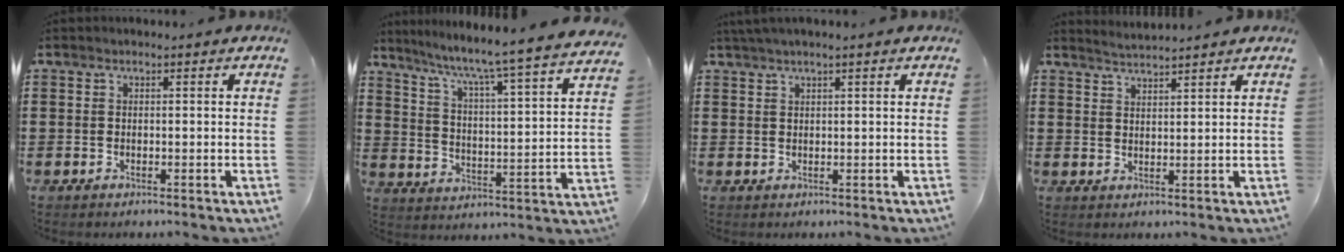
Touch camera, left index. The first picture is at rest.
{"total": 5.6, "force": [4.7, -1.3, 2.8], "torque": [-0.076, -0.056, 0.066]}
{"total": 1.7, "force": [1.2, -0.2, 1.1], "torque": [-0.022, -0.001, 0.022]}
{"total": 2.3, "force": [2.3, -0.5, -0.1], "torque": [-0.003, -0.007, 0.044]}